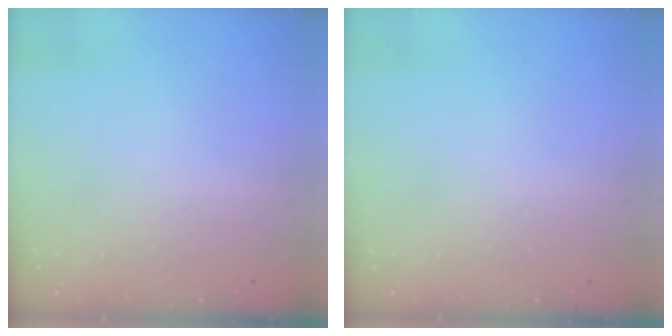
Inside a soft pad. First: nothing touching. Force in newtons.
{"total": 0.0}